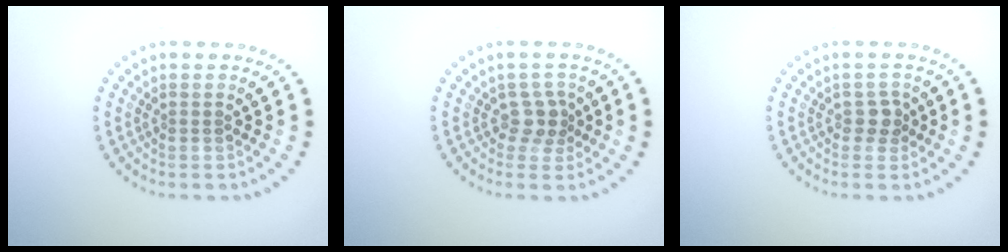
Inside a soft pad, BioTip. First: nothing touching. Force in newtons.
{"total": 2.1, "press": 1.6, "slide": 1.3}
{"total": 1.3, "press": 1.2, "slide": 0.5}